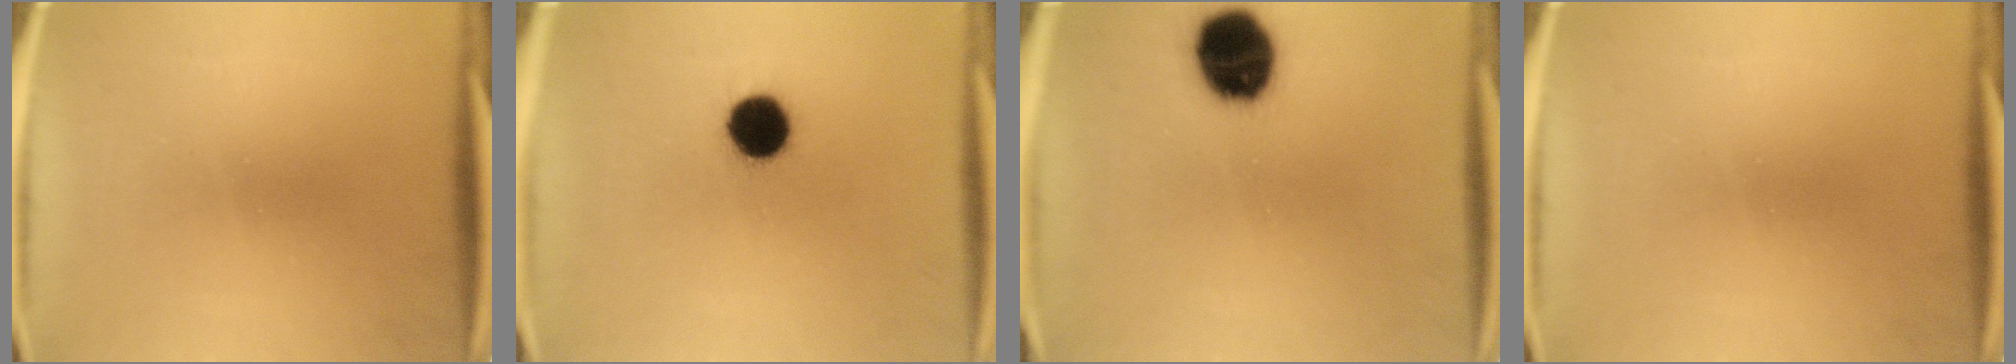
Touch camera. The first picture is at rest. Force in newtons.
{"total": 9.9}
{"total": 14.6}
{"total": 0.0}